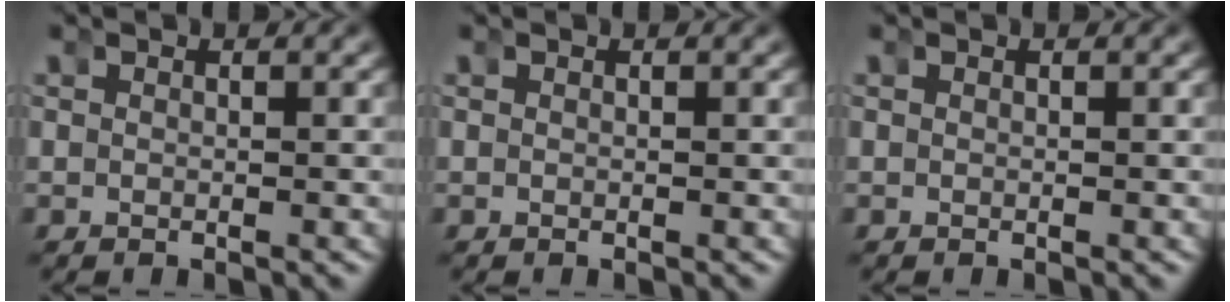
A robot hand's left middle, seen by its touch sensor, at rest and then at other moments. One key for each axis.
{"total": 0.0}
{"total": 0.0}